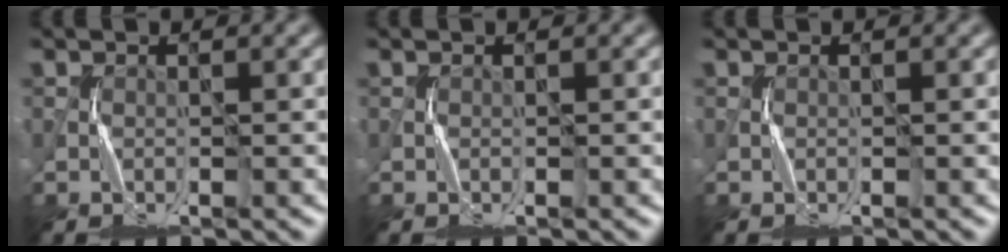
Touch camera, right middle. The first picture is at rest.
{"total": 0.0}
{"total": 0.0}